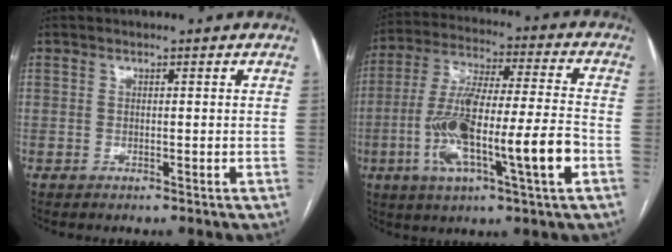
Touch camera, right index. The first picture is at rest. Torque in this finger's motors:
{"motor_torque": [1.54, -0.53, 0.97, 0.21]}